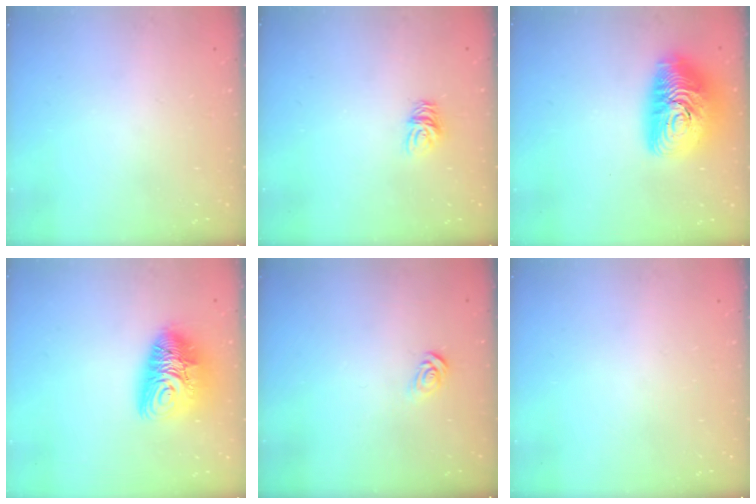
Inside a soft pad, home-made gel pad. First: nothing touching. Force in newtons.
{"total": 4.5, "press": 4.4, "slide": 0.3}
{"total": 18.1, "press": 18.1, "slide": 1.2}
{"total": 13.1, "press": 13.0, "slide": 1.4}
{"total": 3.8, "press": 3.8, "slide": 0.4}
{"total": 0.0}